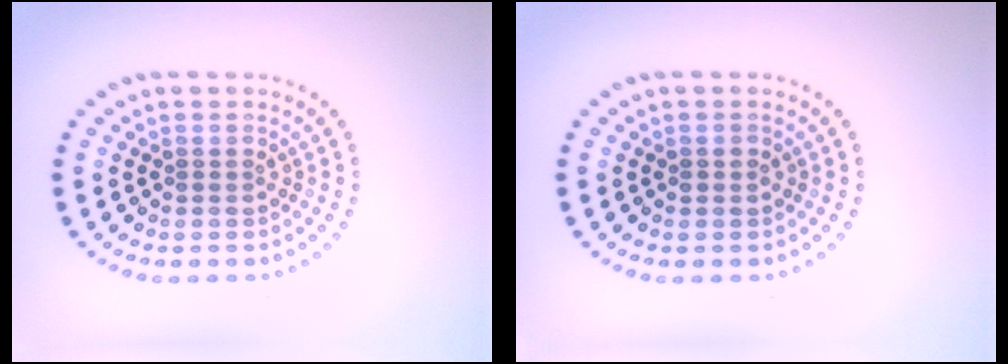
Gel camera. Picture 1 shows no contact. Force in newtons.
{"total": 0.8, "press": 0.8, "slide": 0.0}